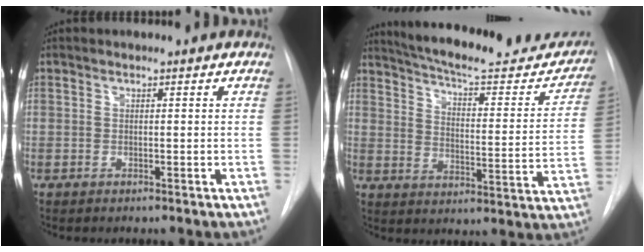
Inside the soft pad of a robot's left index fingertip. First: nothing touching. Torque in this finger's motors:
{"motor_torque": [0.39, -0.70, 0.09, 0.02]}